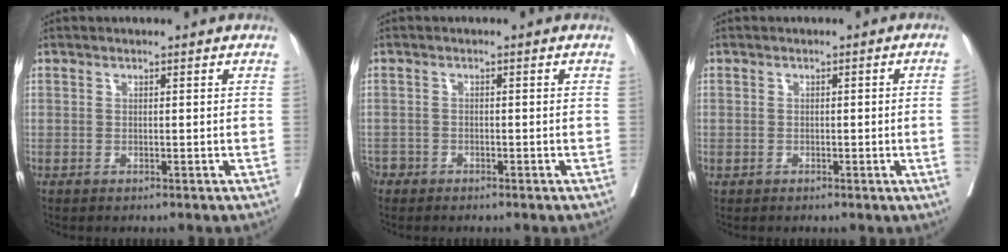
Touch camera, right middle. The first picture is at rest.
{"total": 2.1, "force": [-1.6, 1.3, 0.1], "torque": [-0.001, 0.003, -0.032]}
{"total": 2.7, "force": [-0.4, -0.5, 2.7], "torque": [-0.040, 0.006, 0.000]}